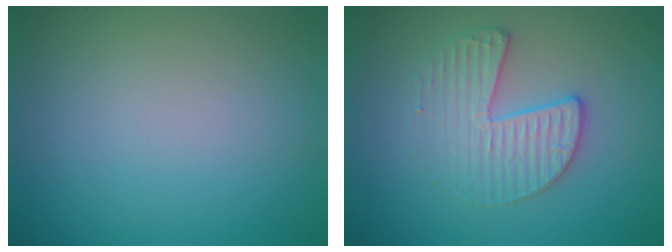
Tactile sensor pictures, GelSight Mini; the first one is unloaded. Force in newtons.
{"total": 3.3, "press": 2.9, "slide": 1.6}